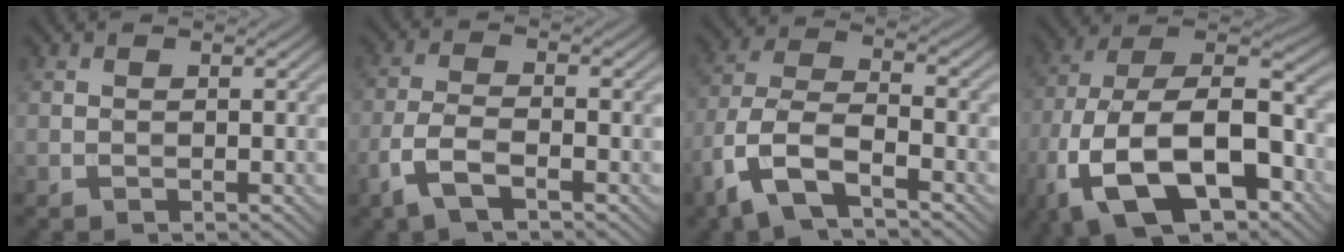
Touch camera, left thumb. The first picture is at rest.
{"total": 4.8, "force": [-2.8, 1.6, 3.6], "torque": [-0.092, -0.001, -0.064]}
{"total": 9.5, "force": [-5.6, 3.7, 6.7], "torque": [-0.151, -0.005, -0.124]}
{"total": 19.4, "force": [-8.5, 10.3, 14.1], "torque": [-0.275, -0.027, -0.141]}